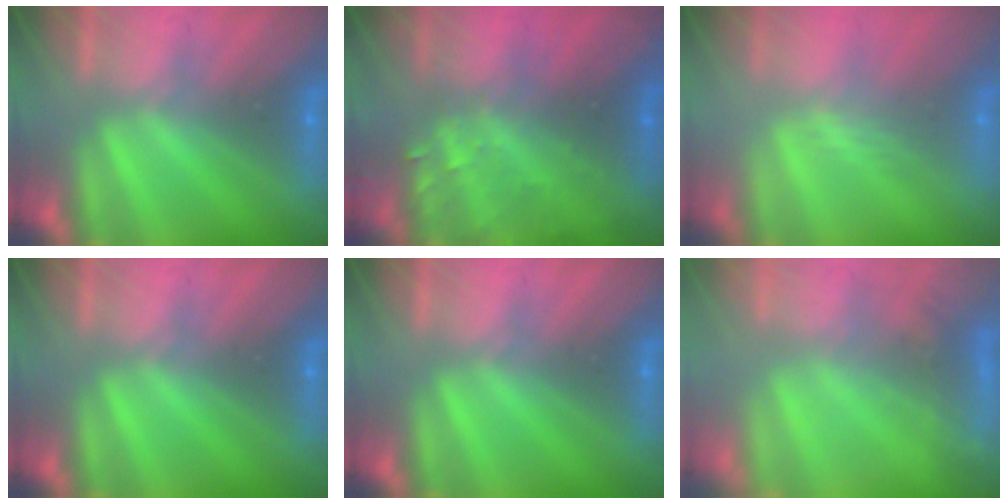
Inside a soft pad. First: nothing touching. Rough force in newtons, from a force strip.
{"total": 9.1}
{"total": 2.4}
{"total": 0.0}
{"total": 0.0}
{"total": 5.6}